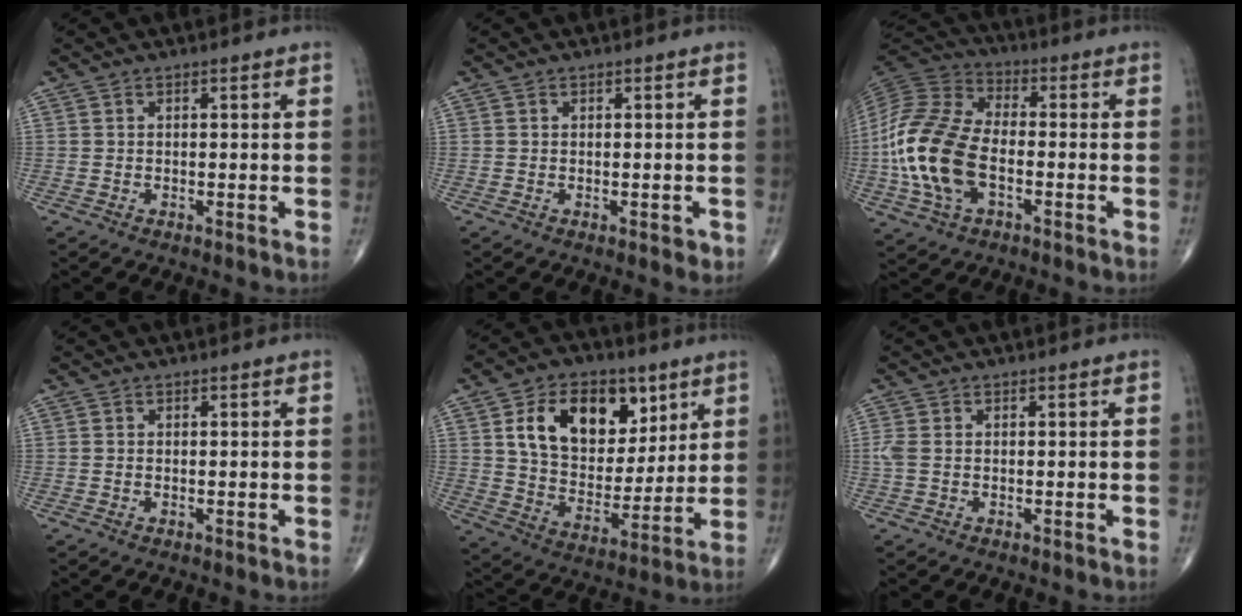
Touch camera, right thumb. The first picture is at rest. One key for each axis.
{"total": 1.1, "fx": -0.3, "fy": 0.8, "fz": 0.8, "tx": -0.006, "ty": -0.001, "tz": -0.002}
{"total": 17.9, "fx": -3.5, "fy": 10.2, "fz": 14.3, "tx": -0.307, "ty": 0.021, "tz": -0.069}
{"total": 0.0}
{"total": 19.2, "fx": 7.7, "fy": 12.6, "fz": 12.3, "tx": -0.162, "ty": -0.028, "tz": 0.138}
{"total": 1.8, "fx": 0.0, "fy": 1.1, "fz": 1.4, "tx": -0.049, "ty": 0.002, "tz": 0.000}